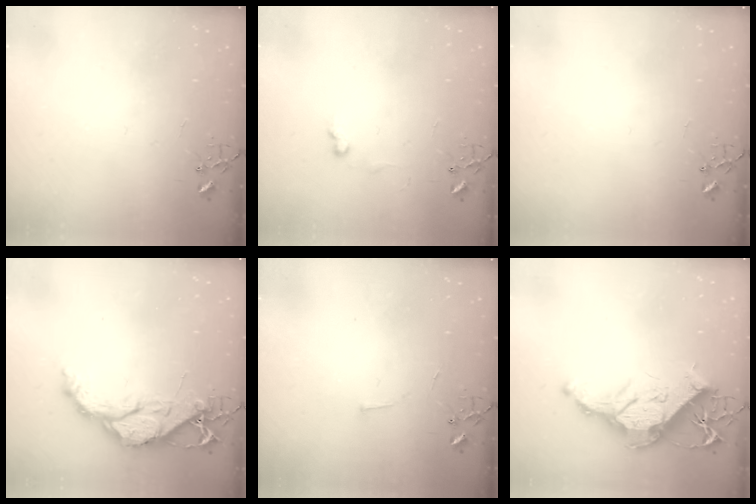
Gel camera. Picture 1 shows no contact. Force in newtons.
{"total": 5.7, "press": 5.7, "slide": 0.7}
{"total": 0.0}
{"total": 13.7, "press": 13.6, "slide": 1.3}
{"total": 2.9, "press": 2.9, "slide": 0.4}
{"total": 15.9, "press": 15.8, "slide": 2.4}